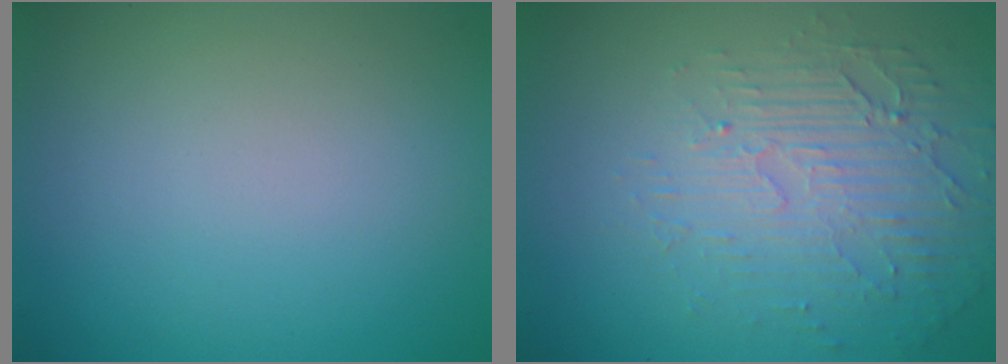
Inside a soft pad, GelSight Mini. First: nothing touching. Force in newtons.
{"total": 5.5, "press": 3.3, "slide": 4.4}